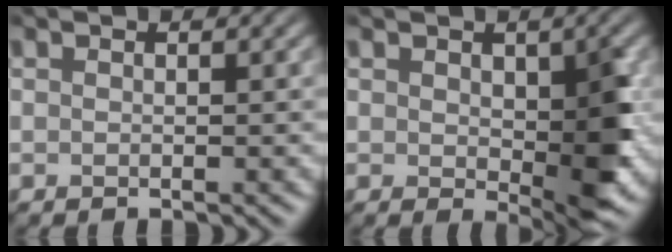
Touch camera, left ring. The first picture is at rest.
{"total": 5.3, "force": [-0.1, 2.7, 4.6], "torque": [-0.070, -0.011, 0.010]}